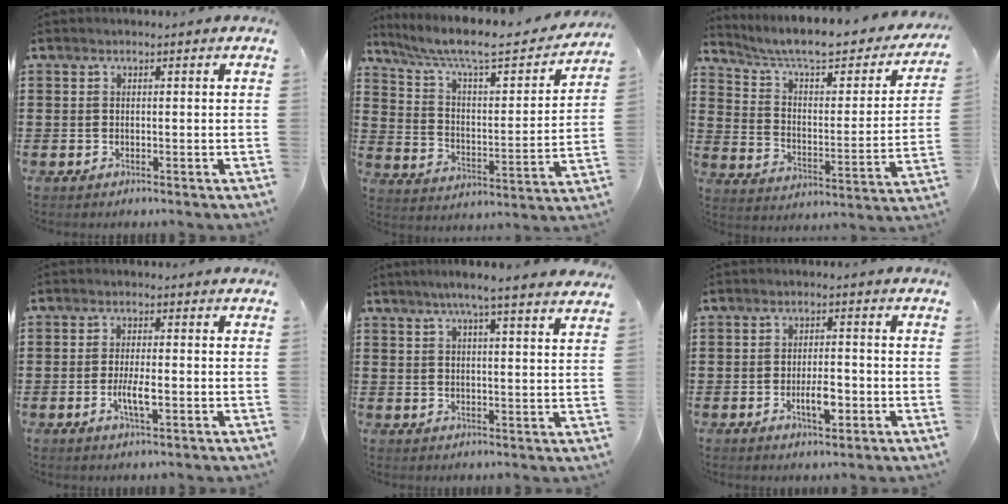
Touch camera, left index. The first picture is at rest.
{"total": 8.4, "force": [7.0, 0.9, 4.5], "torque": [-0.116, -0.041, 0.115]}
{"total": 7.7, "force": [6.5, 1.0, 4.0], "torque": [-0.096, -0.045, 0.107]}
{"total": 3.9, "force": [-1.0, 0.9, 3.7], "torque": [-0.068, -0.002, -0.019]}
{"total": 4.9, "force": [4.0, -0.7, 2.6], "torque": [-0.063, -0.011, 0.070]}
{"total": 4.5, "force": [-1.4, 1.7, 3.9], "torque": [-0.067, 0.007, -0.024]}